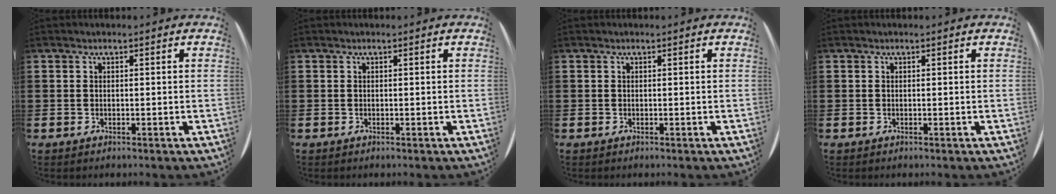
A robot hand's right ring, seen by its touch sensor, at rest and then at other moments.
{"total": 0.0}
{"total": 0.0}
{"total": 0.0}